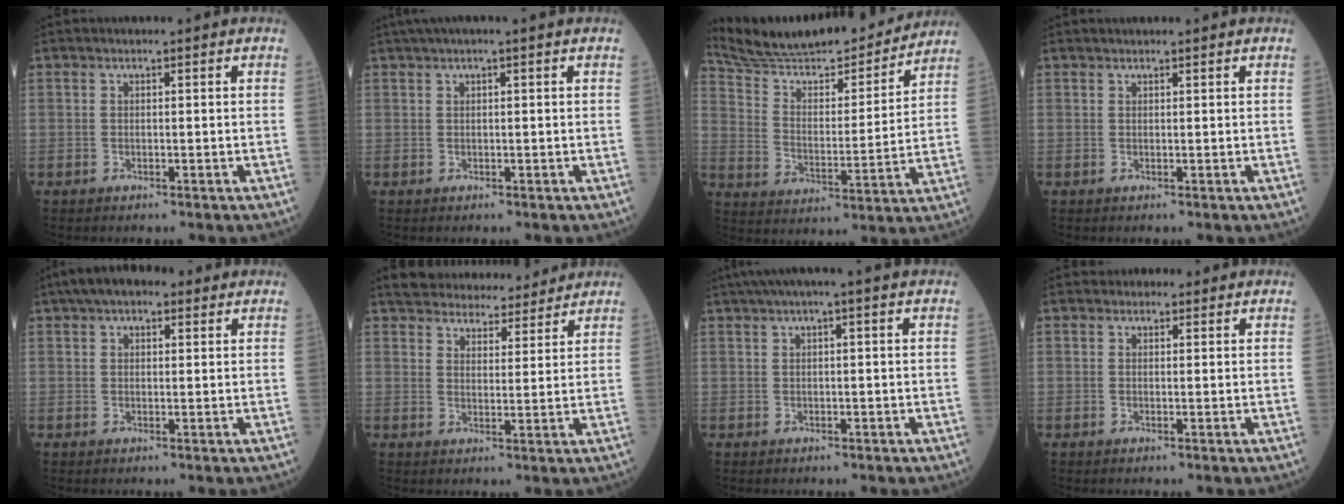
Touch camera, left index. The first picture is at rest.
{"total": 2.9, "force": [2.1, -0.5, 2.0], "torque": [-0.036, 0.024, 0.040]}
{"total": 21.1, "force": [19.6, 3.4, 7.0], "torque": [-0.114, -0.003, 0.300]}
{"total": 1.1, "force": [1.1, 0.1, 0.3], "torque": [-0.007, 0.015, 0.021]}
{"total": 7.0, "force": [4.8, 2.9, 4.2], "torque": [-0.064, 0.039, 0.073]}
{"total": 13.4, "force": [12.5, 3.4, 3.5], "torque": [-0.040, 0.019, 0.173]}
{"total": 5.3, "force": [3.8, -0.4, 3.6], "torque": [-0.060, 0.037, 0.059]}
{"total": 2.1, "force": [1.7, 1.2, -0.1], "torque": [0.004, 0.005, 0.016]}